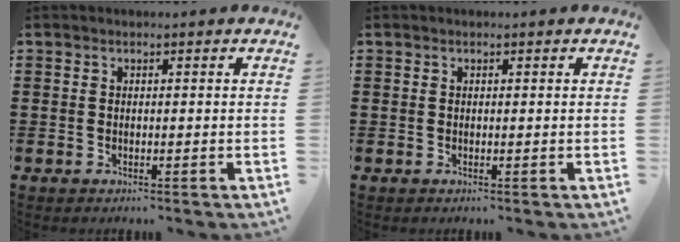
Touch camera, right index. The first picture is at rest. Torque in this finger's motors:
{"motor_torque": [-1.22, 0.92, -1.05, -0.21]}